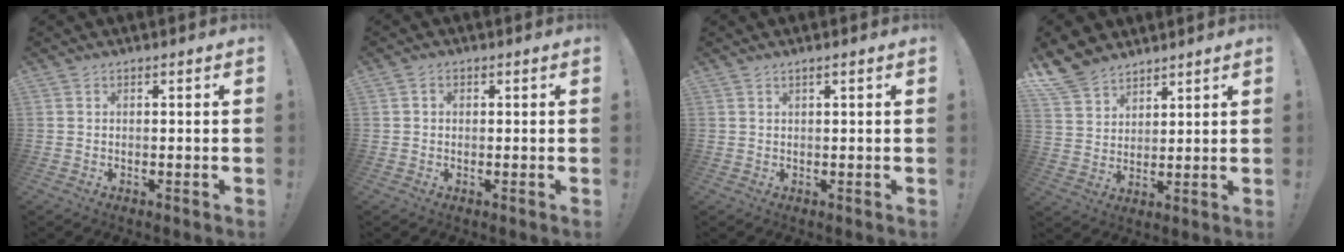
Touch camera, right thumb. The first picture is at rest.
{"total": 1.2, "force": [0.0, 1.1, 0.5], "torque": [-0.007, 0.004, -0.001]}
{"total": 1.2, "force": [0.6, -0.1, 1.0], "torque": [-0.025, 0.002, 0.011]}
{"total": 9.3, "force": [7.5, 4.9, 2.4], "torque": [-0.054, -0.048, 0.151]}